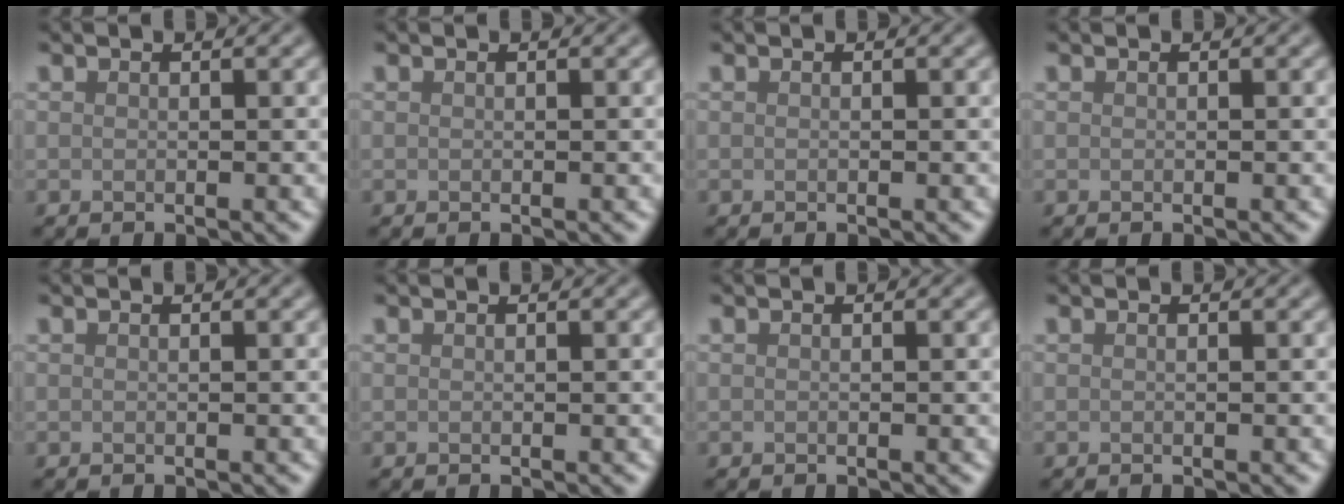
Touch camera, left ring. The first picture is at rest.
{"total": 0.0}
{"total": 0.0}
{"total": 0.0}
{"total": 0.0}
{"total": 0.0}
{"total": 0.0}
{"total": 0.0}